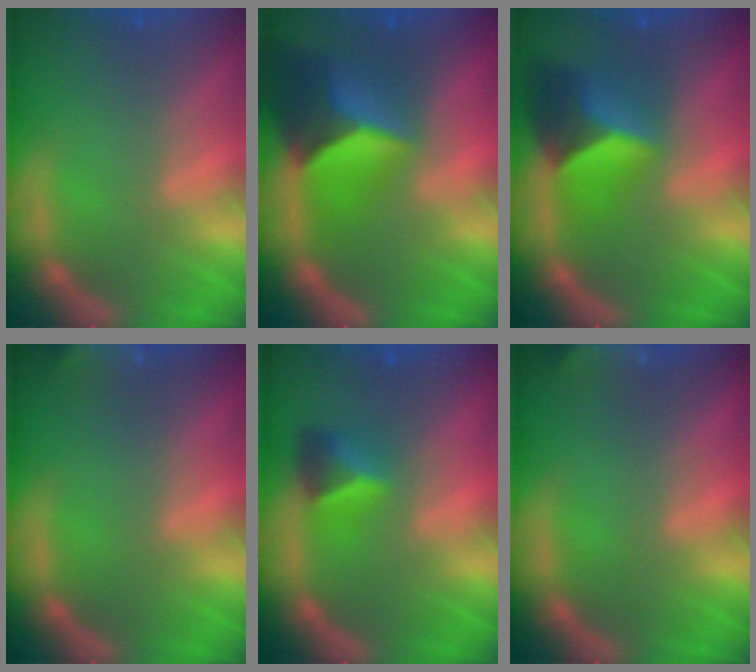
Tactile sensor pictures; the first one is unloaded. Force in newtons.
{"total": 8.4}
{"total": 6.4}
{"total": 4.9}
{"total": 2.9}
{"total": 5.5}